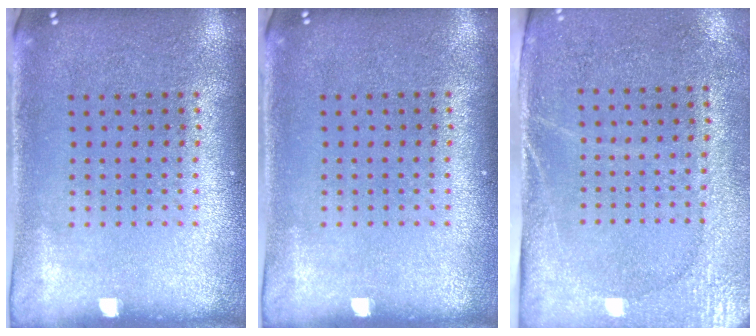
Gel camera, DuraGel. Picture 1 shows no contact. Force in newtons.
{"total": 0.0}
{"total": 2.7, "press": 2.3, "slide": 1.4}